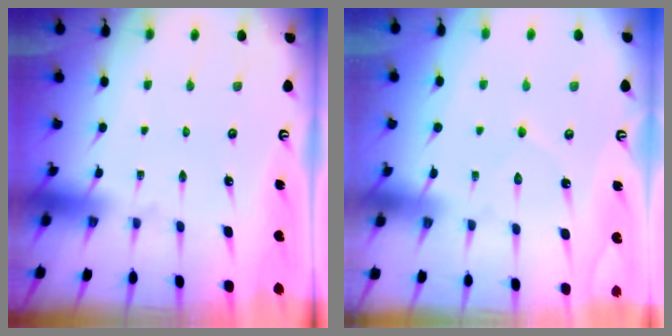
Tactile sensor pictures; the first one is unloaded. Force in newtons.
{"total": 4.4, "press": 4.4, "slide": 0.5}